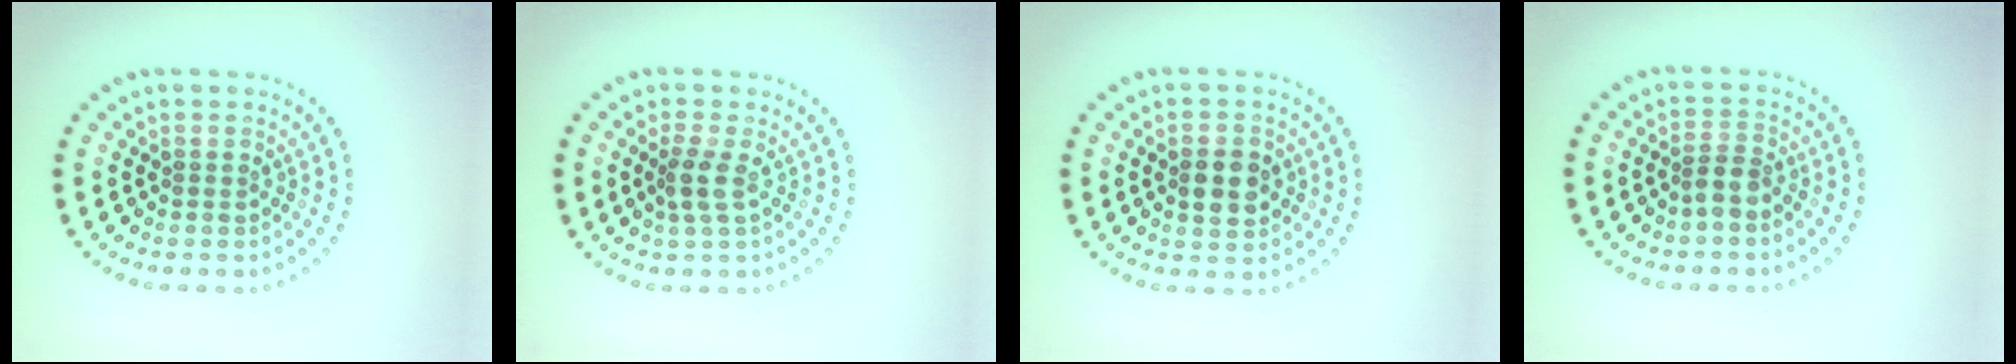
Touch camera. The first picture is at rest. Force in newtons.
{"total": 1.9, "press": 1.5, "slide": 1.1}
{"total": 3.4, "press": 3.4, "slide": 0.2}
{"total": 2.2, "press": 1.7, "slide": 1.3}